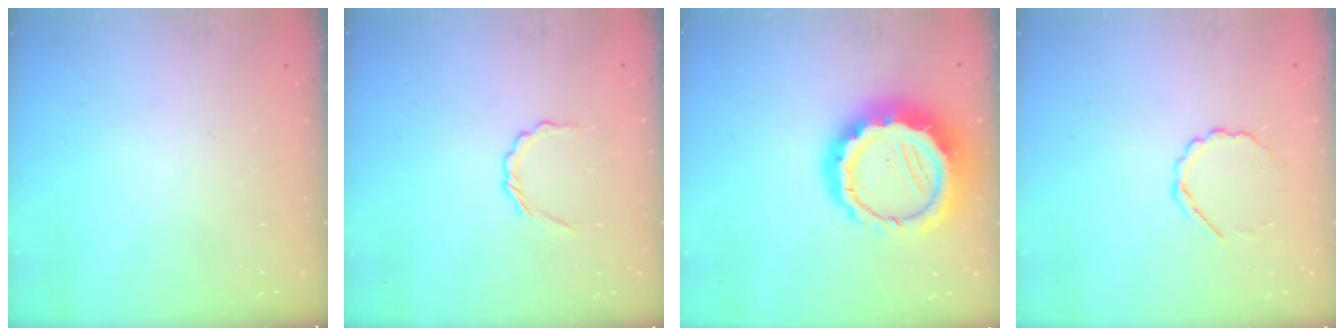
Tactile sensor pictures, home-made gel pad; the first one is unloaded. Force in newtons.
{"total": 2.6, "press": 2.4, "slide": 1.0}
{"total": 18.0, "press": 17.6, "slide": 3.9}
{"total": 5.5, "press": 5.2, "slide": 1.7}